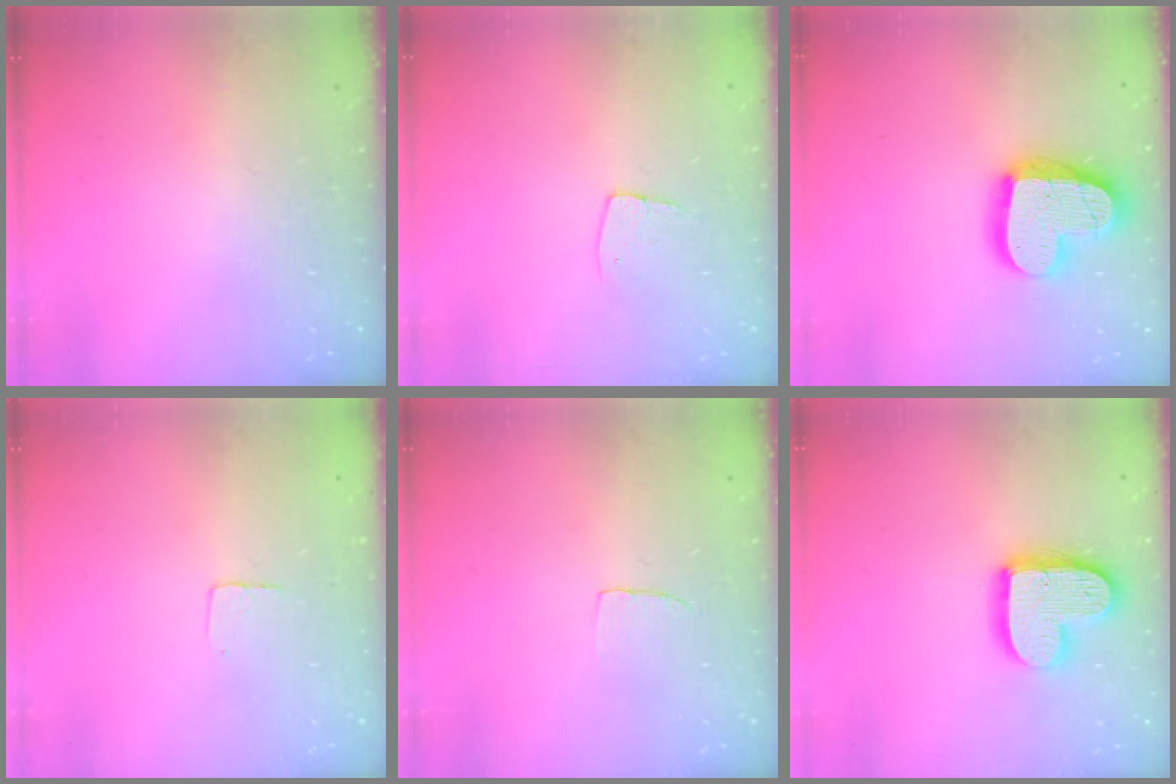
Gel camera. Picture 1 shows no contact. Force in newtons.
{"total": 4.8, "press": 4.8, "slide": 0.3}
{"total": 19.6, "press": 19.5, "slide": 1.4}
{"total": 2.9, "press": 2.9, "slide": 0.2}
{"total": 2.7, "press": 2.7, "slide": 0.2}
{"total": 14.9, "press": 14.9, "slide": 1.1}